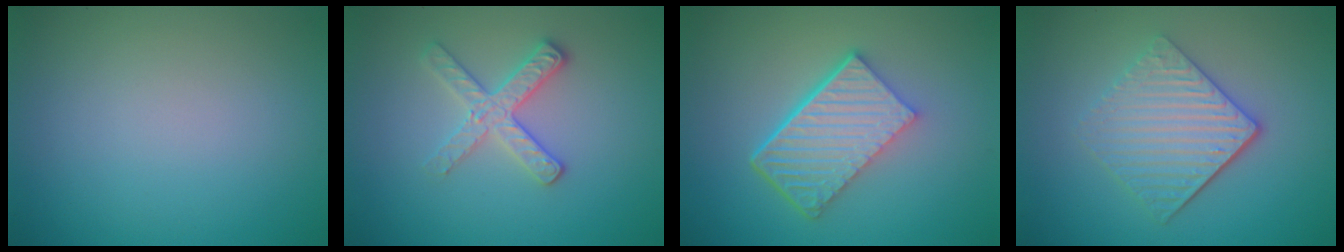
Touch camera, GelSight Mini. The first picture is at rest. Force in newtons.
{"total": 2.7, "press": 2.6, "slide": 0.9}
{"total": 6.3, "press": 4.3, "slide": 4.7}
{"total": 4.7, "press": 3.6, "slide": 3.0}